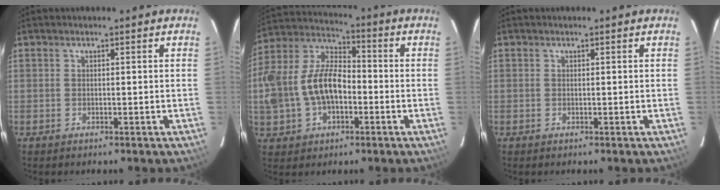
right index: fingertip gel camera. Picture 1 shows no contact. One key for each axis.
{"total": 16.6, "fx": -2.9, "fy": 10.5, "fz": 12.5, "tx": -0.283, "ty": 0.019, "tz": -0.048}
{"total": 0.0}